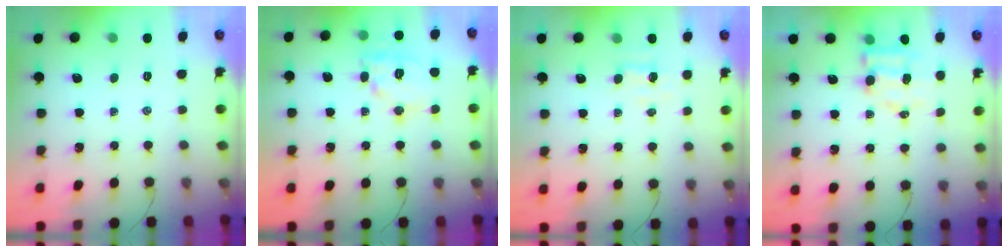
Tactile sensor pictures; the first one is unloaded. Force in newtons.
{"total": 12.9, "press": 12.9, "slide": 0.7}
{"total": 2.7, "press": 2.6, "slide": 0.7}
{"total": 6.2, "press": 6.2, "slide": 0.7}